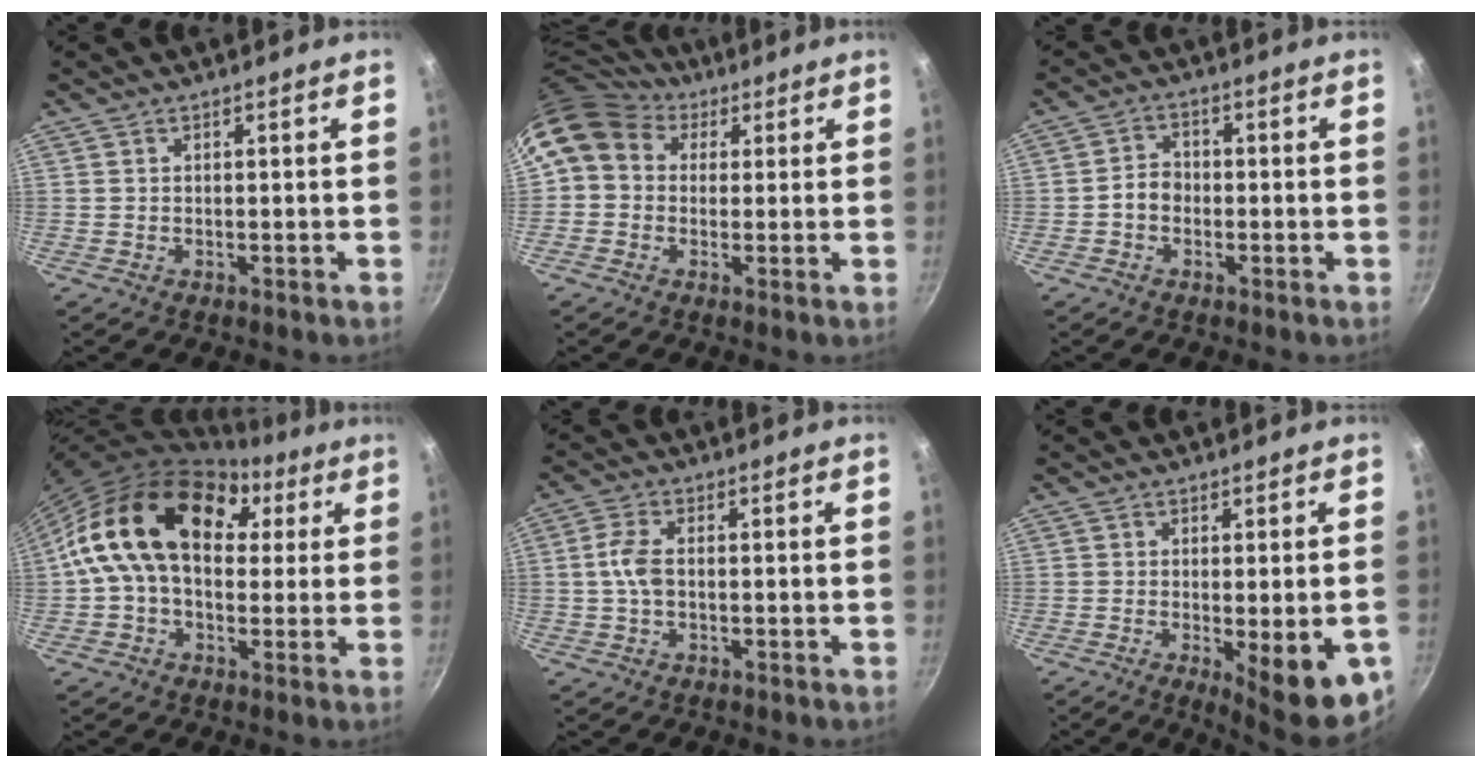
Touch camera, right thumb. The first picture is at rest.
{"total": 10.6, "force": [3.5, 8.5, 5.3], "torque": [-0.082, 0.014, 0.044]}
{"total": 3.6, "force": [-1.0, 3.0, 1.9], "torque": [-0.015, 0.020, -0.022]}
{"total": 21.0, "force": [4.8, 14.1, 14.8], "torque": [-0.218, 0.030, 0.065]}
{"total": 4.9, "force": [-0.1, 2.8, 4.0], "torque": [-0.085, 0.013, -0.006]}
{"total": 11.9, "force": [-3.6, 3.3, 10.9], "torque": [-0.128, -0.007, -0.038]}